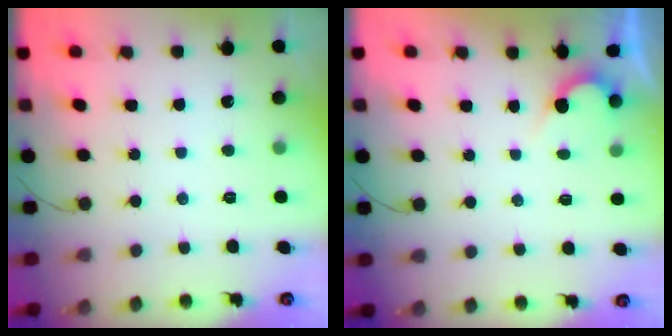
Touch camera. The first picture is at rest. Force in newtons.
{"total": 2.1, "press": 2.1, "slide": 0.1}